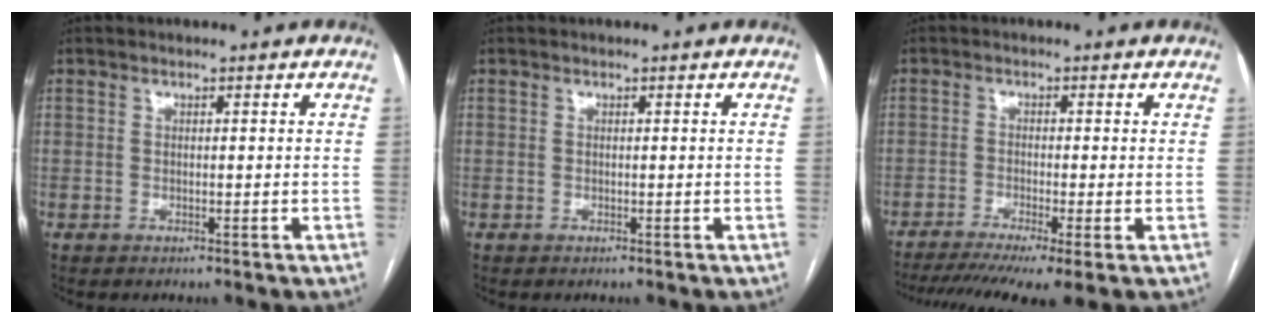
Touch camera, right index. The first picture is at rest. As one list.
[{"total": 0.0}, {"total": 10.5, "force": [-7.2, 0.8, 7.6], "torque": [-0.119, -0.013, -0.115]}]